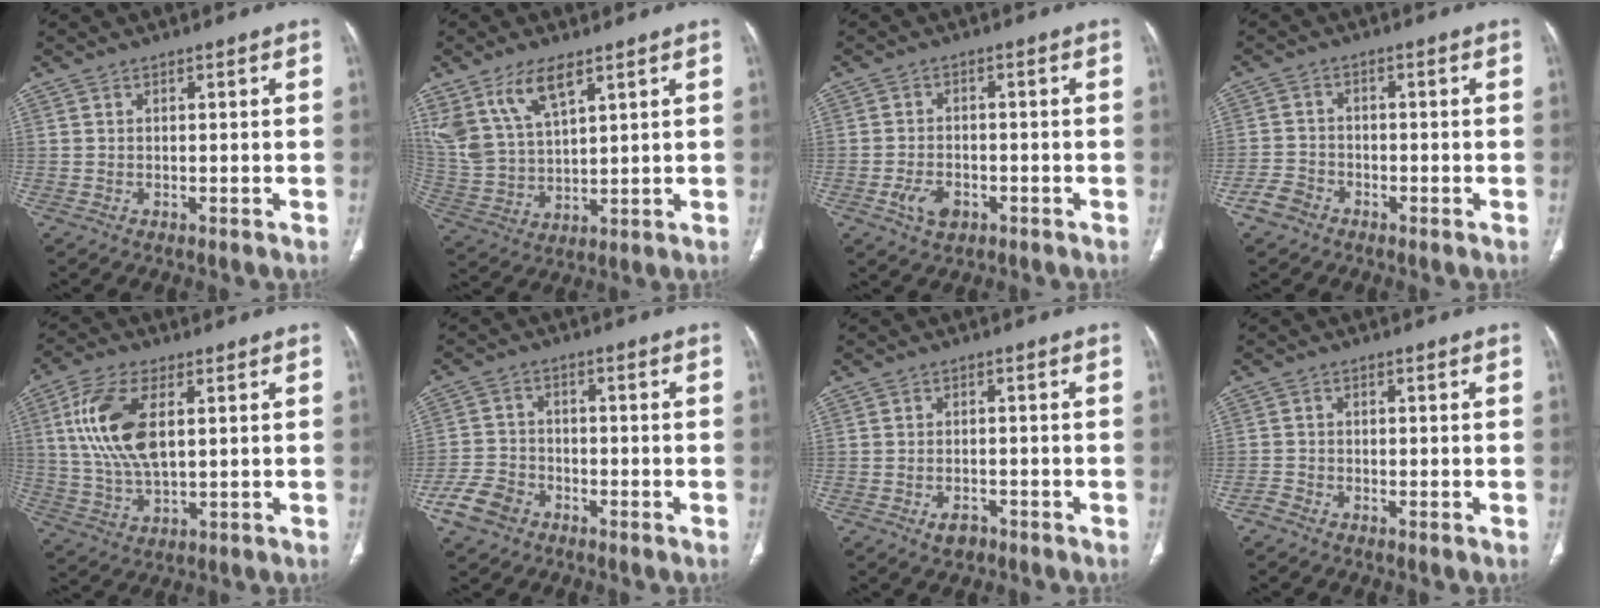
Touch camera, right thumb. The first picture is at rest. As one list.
[{"total": 12.3, "force": [7.4, 5.4, 8.2], "torque": [-0.162, -0.021, 0.159]}, {"total": 4.7, "force": [-2.2, 3.0, 2.9], "torque": [-0.052, 0.011, -0.036]}, {"total": 3.9, "force": [-2.6, 2.7, 1.0], "torque": [-0.013, 0.018, -0.053]}, {"total": 13.6, "force": [3.2, 6.6, 11.4], "torque": [-0.242, -0.005, 0.066]}, {"total": 6.9, "force": [-4.1, 4.9, 2.8], "torque": [-0.051, 0.022, -0.078]}, {"total": 2.7, "force": [-1.8, 1.6, 1.4], "torque": [-0.023, 0.008, -0.024]}, {"total": 1.6, "force": [-1.4, 0.7, 0.4], "torque": [-0.008, 0.000, -0.032]}]